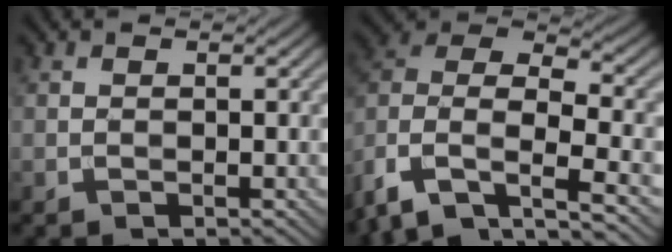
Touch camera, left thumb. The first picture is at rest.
{"total": 12.8, "force": [-5.9, 7.9, 8.2], "torque": [-0.215, -0.020, -0.100]}